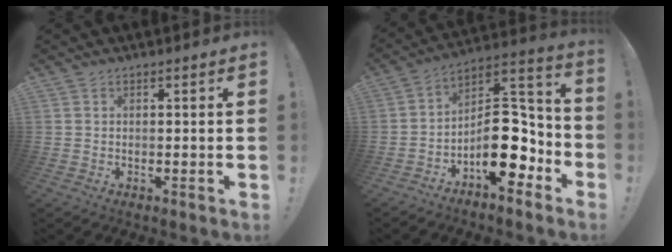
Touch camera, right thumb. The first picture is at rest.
{"total": 16.8, "force": [-5.6, 9.6, 12.5], "torque": [-0.164, 0.036, -0.074]}